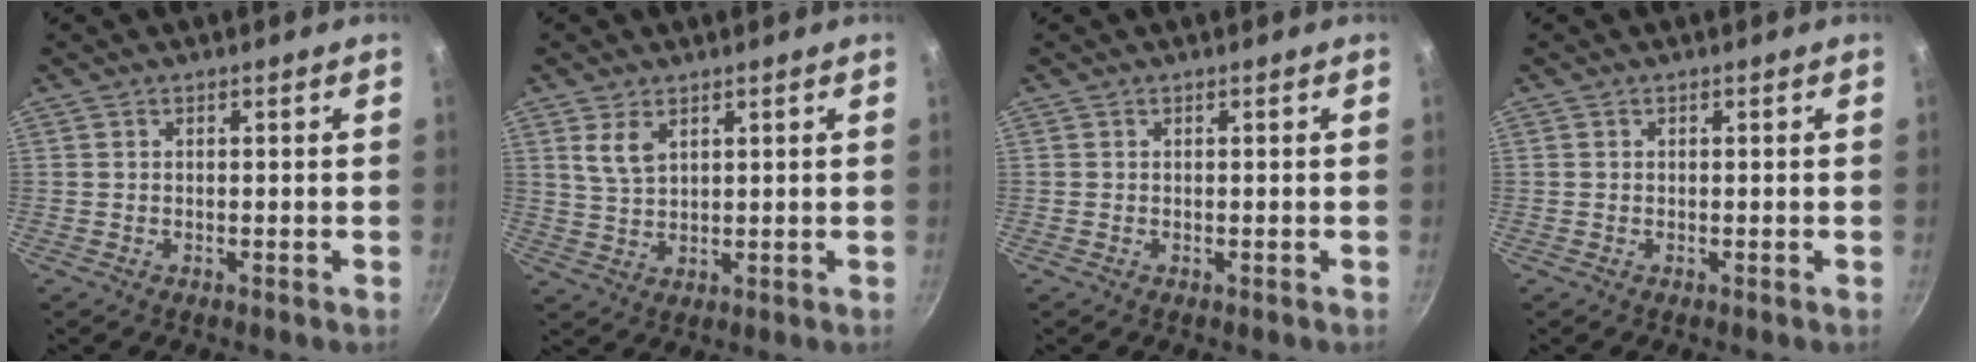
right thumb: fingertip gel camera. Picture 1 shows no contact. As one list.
[{"total": 4.9, "force": [2.4, 2.8, 3.3], "torque": [-0.057, -0.013, 0.052]}, {"total": 0.0}, {"total": 0.0}]